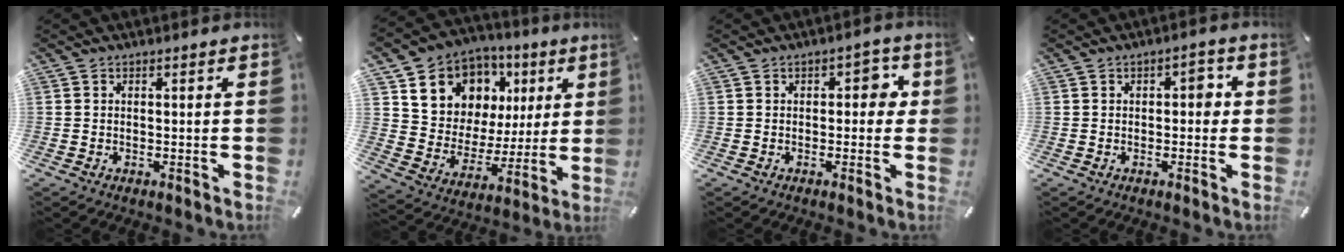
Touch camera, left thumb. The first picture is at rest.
{"total": 12.2, "force": [6.3, 10.3, 2.2], "torque": [-0.052, -0.054, 0.127]}
{"total": 3.8, "force": [0.2, 2.5, 2.9], "torque": [-0.034, 0.005, -0.007]}
{"total": 3.2, "force": [0.1, 1.9, 2.6], "torque": [-0.027, 0.004, -0.009]}